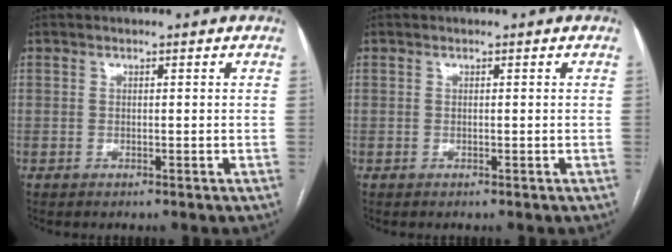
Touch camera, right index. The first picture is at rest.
{"total": 0.0}